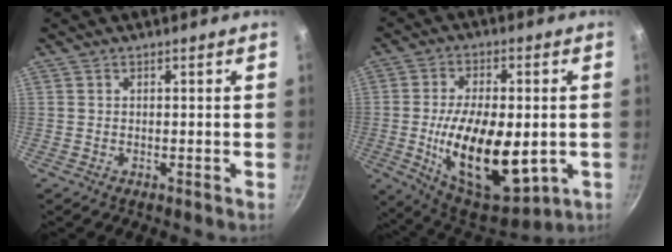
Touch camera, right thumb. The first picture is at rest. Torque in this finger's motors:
{"motor_torque": [2.05, 2.58, 1.98, -0.80, 0.54]}